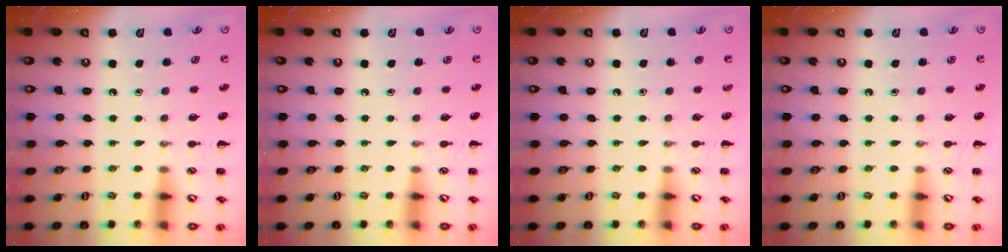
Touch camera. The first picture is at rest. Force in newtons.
{"total": 0.0}
{"total": 0.0}
{"total": 0.0}